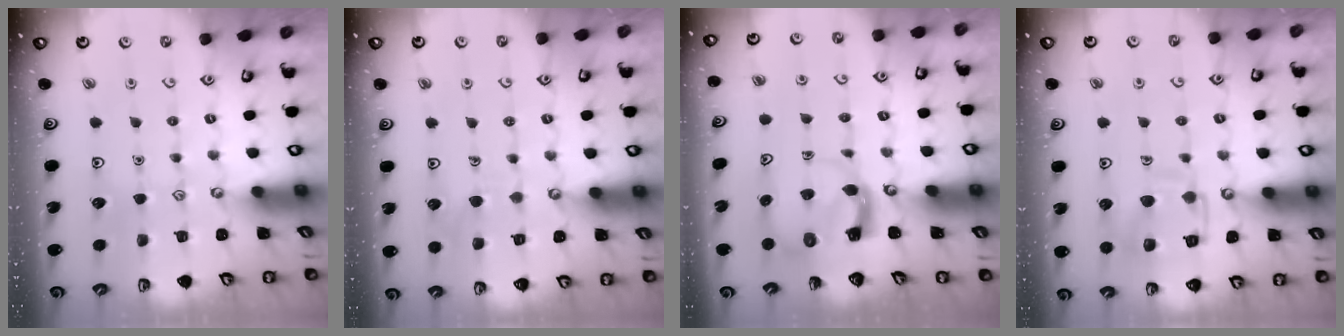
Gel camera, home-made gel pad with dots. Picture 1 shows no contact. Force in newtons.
{"total": 5.0, "press": 5.0, "slide": 0.5}
{"total": 4.0, "press": 3.9, "slide": 0.7}
{"total": 11.9, "press": 11.8, "slide": 1.3}